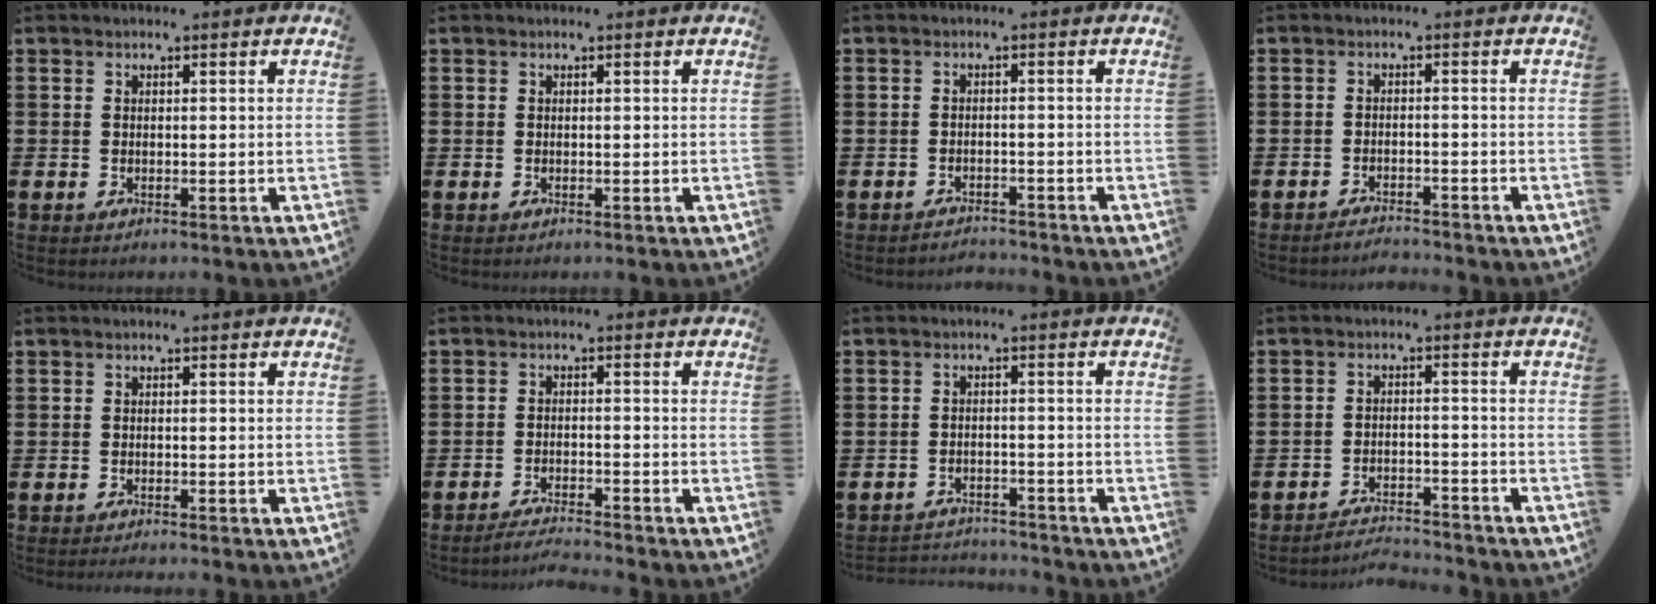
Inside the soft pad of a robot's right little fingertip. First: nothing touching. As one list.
[{"total": 0.0}, {"total": 1.7, "force": [-1.7, 0.0, -0.2], "torque": [-0.001, 0.004, -0.038]}, {"total": 1.9, "force": [-1.9, -0.1, 0.0], "torque": [-0.005, 0.004, -0.039]}, {"total": 0.6, "force": [-0.5, -0.1, 0.2], "torque": [-0.003, -0.004, -0.010]}, {"total": 2.5, "force": [-2.4, -0.3, 0.3], "torque": [-0.006, 0.003, -0.051]}, {"total": 2.5, "force": [-2.5, 0.2, -0.2], "torque": [-0.004, 0.001, -0.055]}, {"total": 3.1, "force": [-3.1, 0.0, -0.2], "torque": [-0.004, 0.002, -0.067]}]